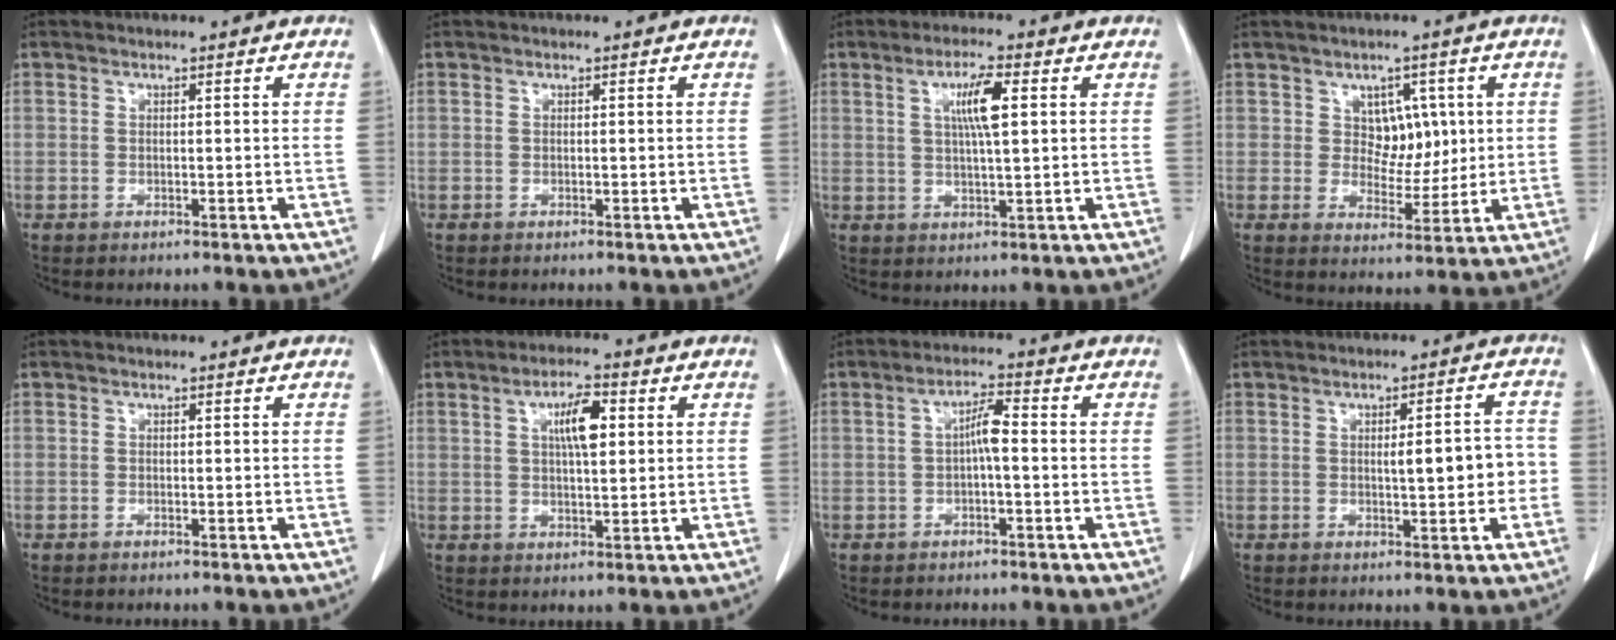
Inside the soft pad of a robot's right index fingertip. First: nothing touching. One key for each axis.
{"total": 0.0}
{"total": 5.9, "fx": 1.7, "fy": 0.5, "fz": 5.6, "tx": -0.103, "ty": 0.001, "tz": 0.031}
{"total": 5.3, "fx": 1.6, "fy": 3.9, "fz": 3.2, "tx": -0.036, "ty": 0.004, "tz": 0.030}
{"total": 0.0}
{"total": 6.0, "fx": 1.7, "fy": 1.5, "fz": 5.5, "tx": -0.097, "ty": 0.005, "tz": 0.030}
{"total": 3.6, "fx": -0.2, "fy": 0.5, "fz": 3.6, "tx": -0.063, "ty": 0.011, "tz": -0.003}
{"total": 5.6, "fx": -0.4, "fy": 1.4, "fz": 5.4, "tx": -0.075, "ty": 0.011, "tz": -0.002}